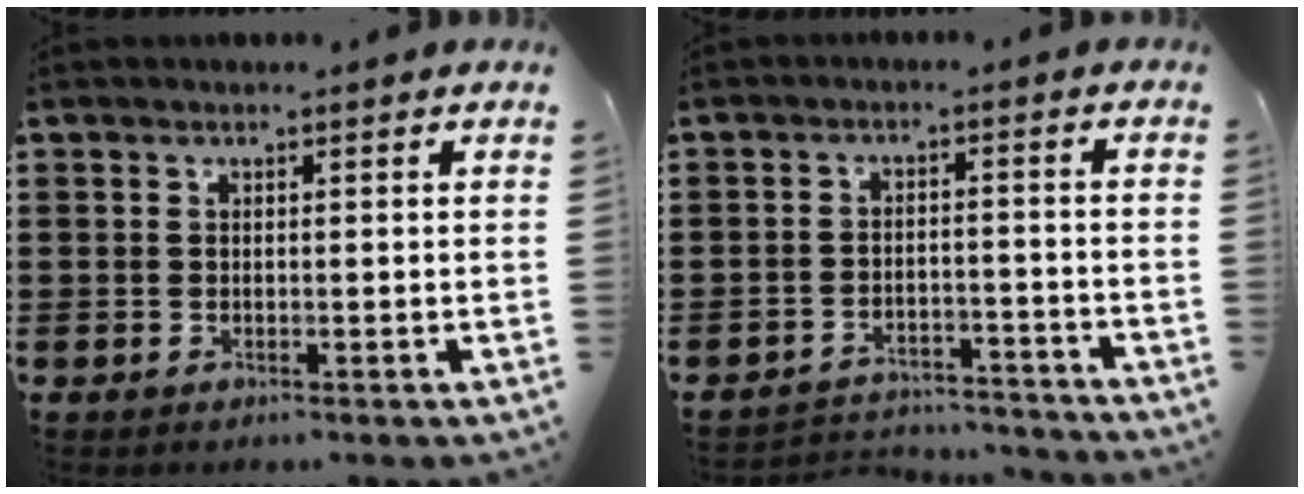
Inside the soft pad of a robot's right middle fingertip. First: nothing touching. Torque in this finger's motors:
{"motor_torque": [0.09, -0.10, -0.02, 0.00]}